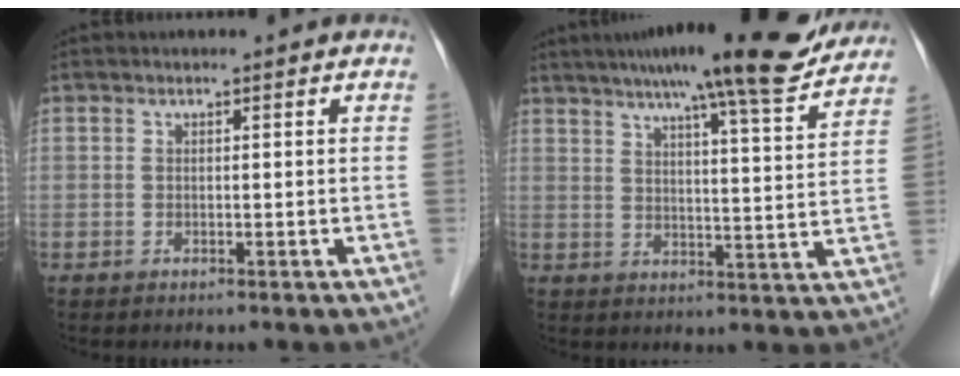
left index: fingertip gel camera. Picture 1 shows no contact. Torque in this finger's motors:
{"motor_torque": [0.88, -1.26, 0.53, 0.14]}